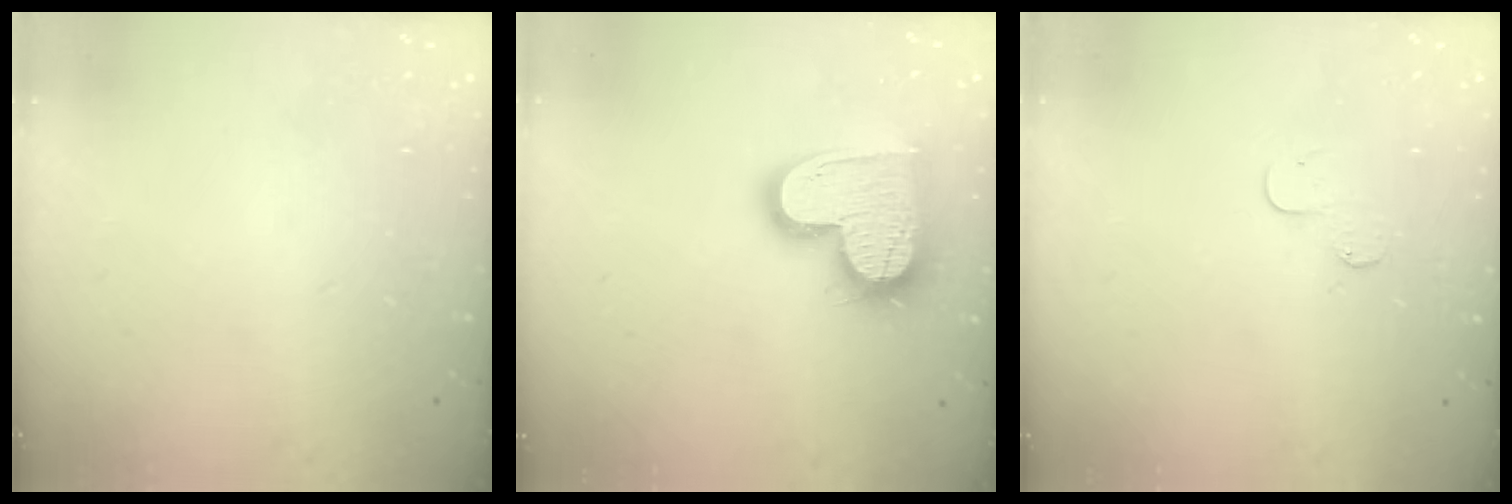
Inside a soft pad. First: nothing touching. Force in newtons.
{"total": 16.7, "press": 16.7, "slide": 1.1}
{"total": 3.7, "press": 3.7, "slide": 0.3}